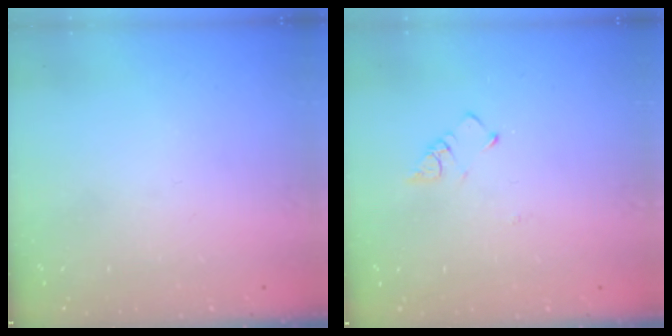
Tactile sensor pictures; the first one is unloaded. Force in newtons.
{"total": 2.6, "press": 2.6, "slide": 0.5}